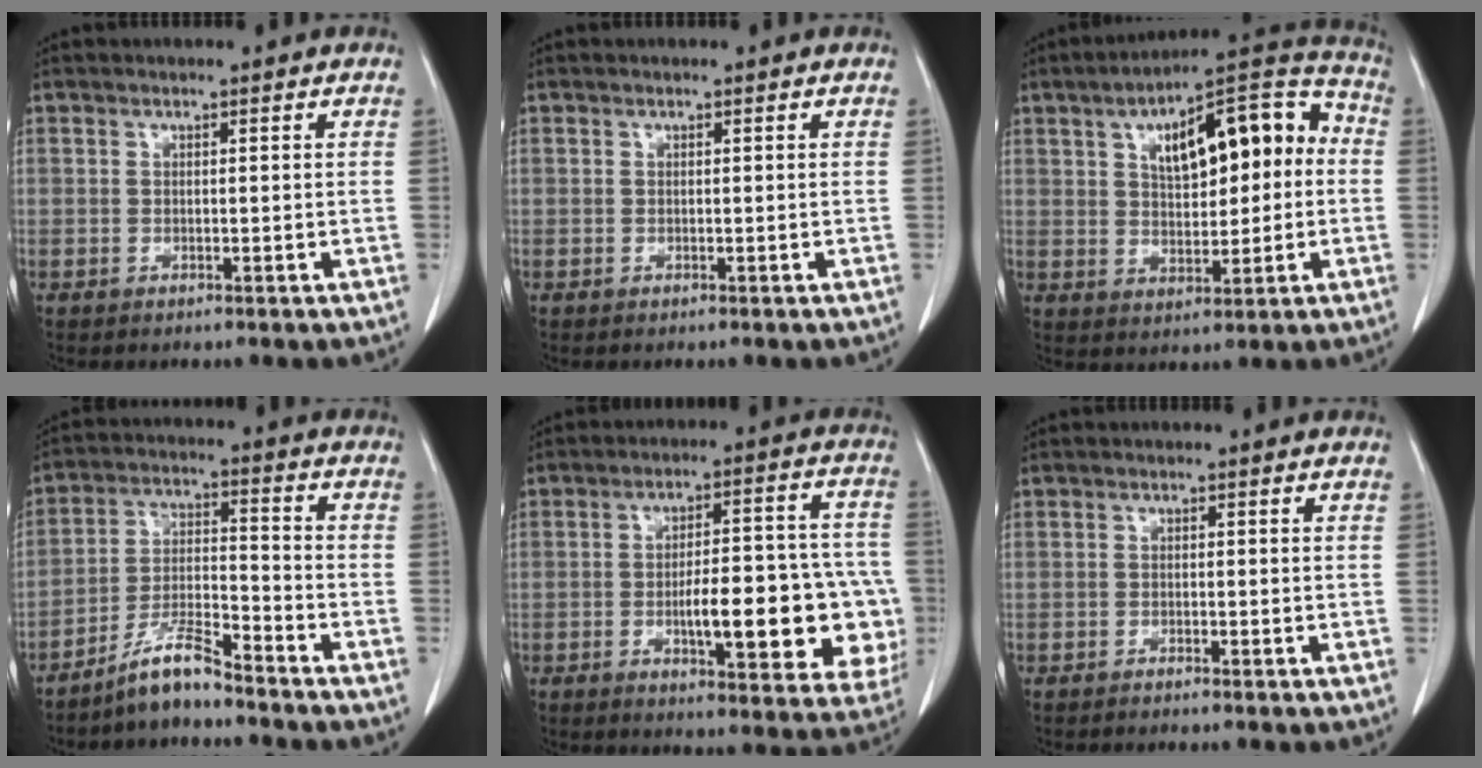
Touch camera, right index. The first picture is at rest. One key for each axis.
{"total": 0.0}
{"total": 17.1, "fx": 2.9, "fy": 6.8, "fz": 15.4, "tx": -0.228, "ty": 0.045, "tz": 0.046}
{"total": 7.6, "fx": -6.5, "fy": 0.9, "fz": 3.8, "tx": -0.079, "ty": 0.002, "tz": -0.124}
{"total": 18.1, "fx": -4.2, "fy": 5.2, "fz": 16.9, "tx": -0.156, "ty": 0.035, "tz": -0.037}
{"total": 2.2, "fx": -1.9, "fy": -0.2, "fz": 1.0, "tx": -0.013, "ty": 0.001, "tz": -0.023}